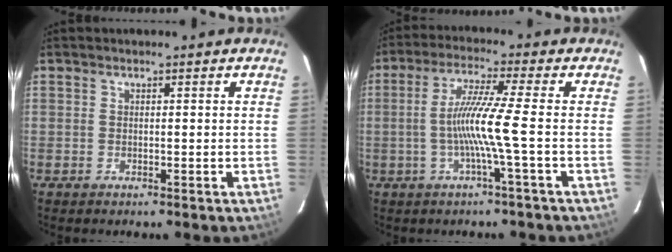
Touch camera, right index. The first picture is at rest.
{"total": 8.3, "force": [-1.8, -2.0, 7.8], "torque": [-0.158, -0.002, -0.033]}